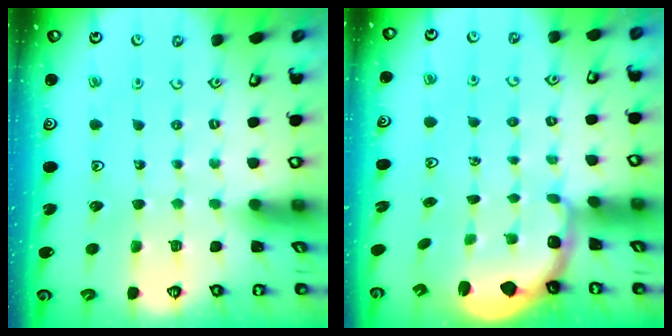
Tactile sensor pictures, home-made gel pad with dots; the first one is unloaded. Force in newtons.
{"total": 2.5, "press": 1.3, "slide": 2.1}